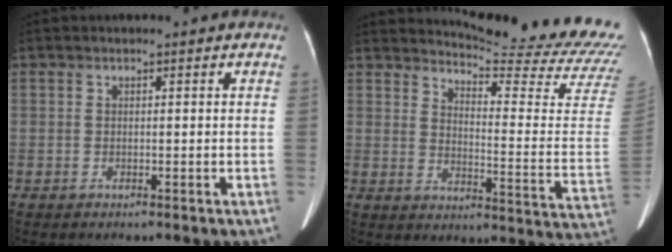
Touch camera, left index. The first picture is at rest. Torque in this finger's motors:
{"motor_torque": [-0.67, -1.47, -0.01, 0.00]}